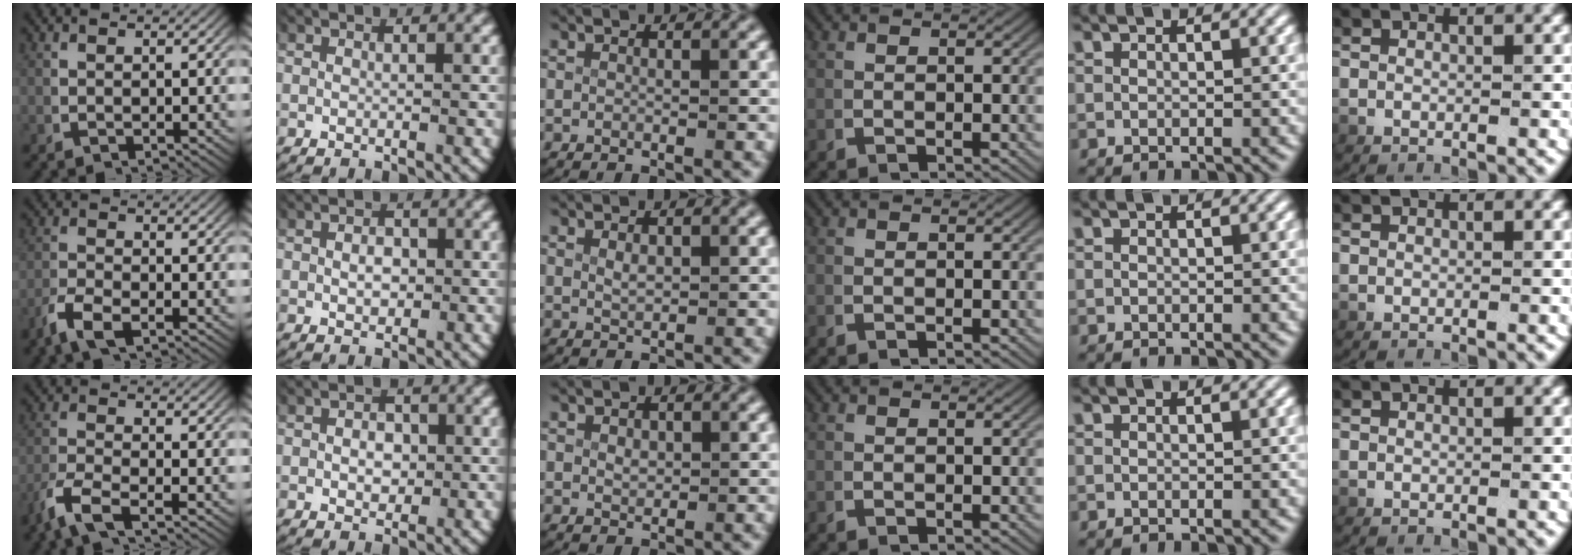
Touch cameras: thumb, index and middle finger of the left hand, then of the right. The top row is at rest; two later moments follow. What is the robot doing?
{"motion": "lift_and_place", "object": "card"}